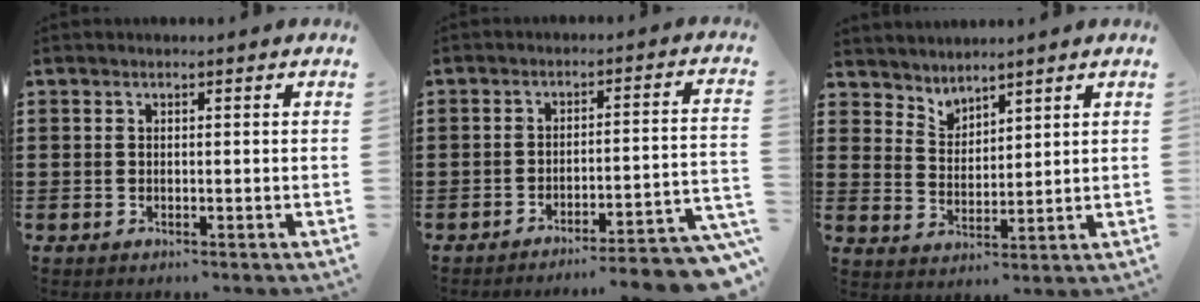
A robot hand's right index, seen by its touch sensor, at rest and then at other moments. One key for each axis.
{"total": 4.7, "fx": -4.3, "fy": -0.6, "fz": 1.9, "tx": -0.031, "ty": -0.019, "tz": -0.086}
{"total": 3.2, "fx": 3.1, "fy": 0.5, "fz": -0.8, "tx": -0.001, "ty": -0.011, "tz": 0.059}